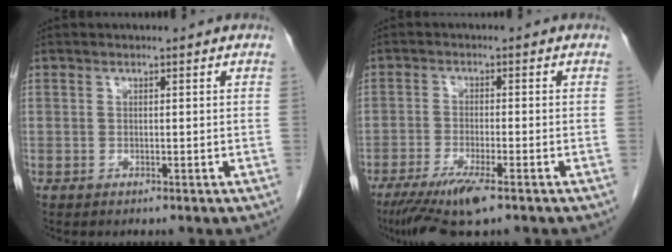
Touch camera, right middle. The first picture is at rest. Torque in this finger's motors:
{"motor_torque": [1.17, -0.97, 0.28, 0.08]}